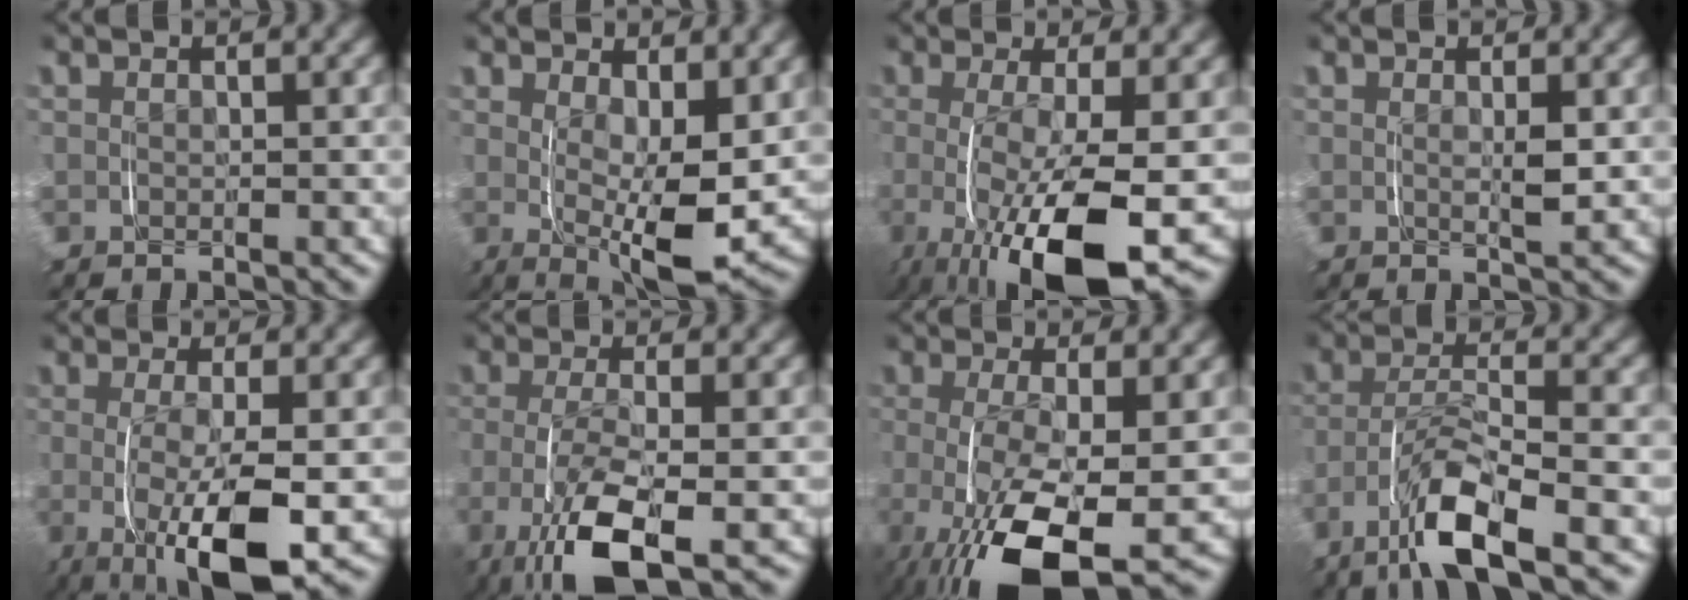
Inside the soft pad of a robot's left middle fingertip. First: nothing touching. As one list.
[{"total": 7.4, "force": [0.0, 2.7, 6.9], "torque": [-0.112, -0.029, 0.007]}, {"total": 11.4, "force": [-1.9, 4.1, 10.5], "torque": [-0.176, -0.014, -0.020]}, {"total": 1.4, "force": [0.3, 0.1, 1.4], "torque": [-0.025, -0.009, 0.009]}, {"total": 8.0, "force": [-1.2, 2.2, 7.6], "torque": [-0.123, -0.009, -0.015]}, {"total": 6.6, "force": [-1.8, 2.1, 6.0], "torque": [-0.119, -0.012, -0.025]}, {"total": 7.5, "force": [-1.8, 2.4, 6.9], "torque": [-0.136, -0.022, -0.020]}, {"total": 5.0, "force": [-2.5, 1.0, 4.2], "torque": [-0.077, 0.002, -0.047]}]